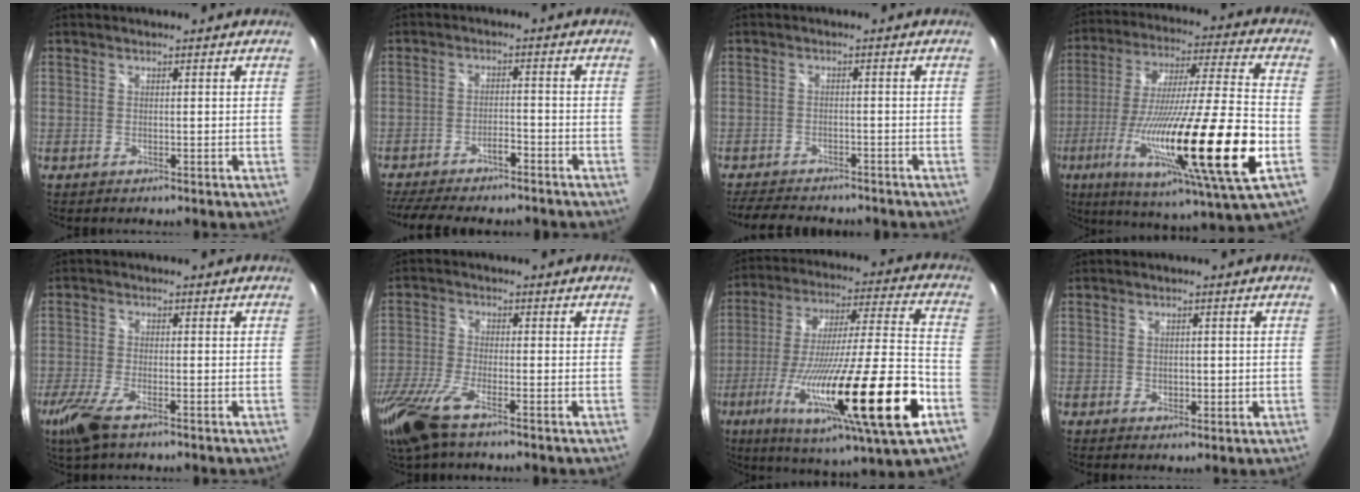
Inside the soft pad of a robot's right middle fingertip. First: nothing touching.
{"total": 11.5, "force": [-10.0, 2.5, 5.1], "torque": [-0.118, -0.006, -0.152]}
{"total": 8.0, "force": [-7.1, 2.2, 3.1], "torque": [-0.076, -0.011, -0.108]}
{"total": 27.5, "force": [-8.9, 2.1, 26.0], "torque": [-0.460, -0.059, -0.149]}
{"total": 6.7, "force": [-4.2, 1.6, 4.9], "torque": [-0.126, -0.021, -0.081]}
{"total": 11.4, "force": [-7.5, 2.6, 8.3], "torque": [-0.196, -0.046, -0.148]}
{"total": 28.9, "force": [-11.3, 2.9, 26.4], "torque": [-0.464, -0.071, -0.186]}
{"total": 2.4, "force": [-0.2, 1.6, 1.7], "torque": [-0.024, 0.001, 0.000]}